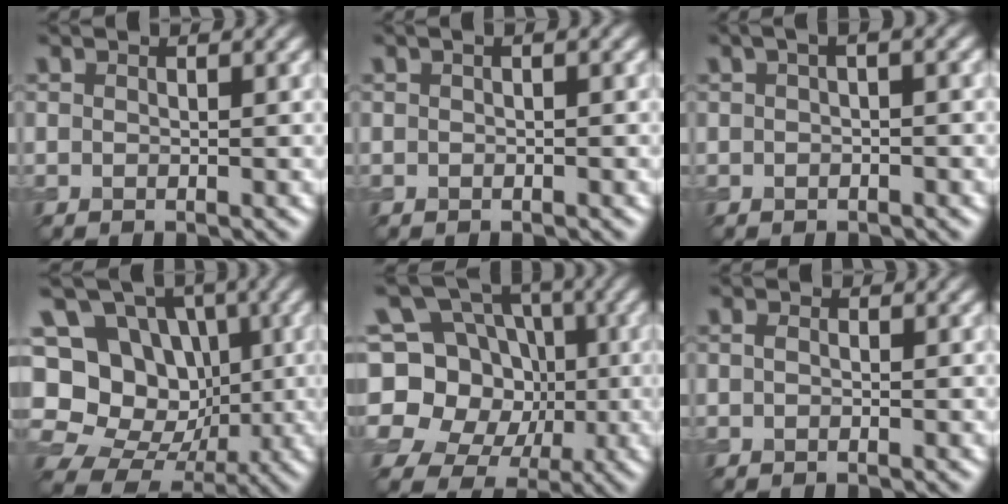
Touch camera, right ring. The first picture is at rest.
{"total": 1.5, "force": [0.6, 0.4, 1.3], "torque": [-0.019, 0.003, 0.003]}
{"total": 3.0, "force": [0.9, 1.1, 2.6], "torque": [-0.027, 0.010, 0.005]}
{"total": 13.6, "force": [1.3, 12.4, 5.3], "torque": [-0.147, 0.056, 0.007]}
{"total": 16.1, "force": [1.2, 14.5, 7.1], "torque": [-0.185, 0.052, -0.008]}
{"total": 0.6, "force": [0.0, 0.4, 0.5], "torque": [-0.011, 0.000, 0.000]}